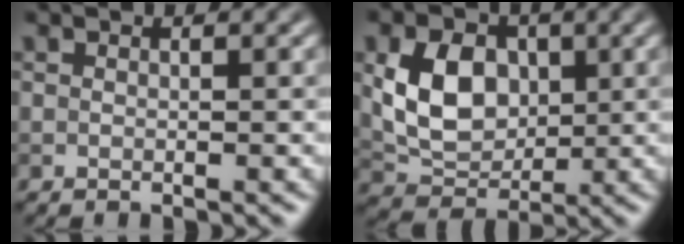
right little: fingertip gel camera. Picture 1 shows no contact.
{"total": 6.3, "force": [0.8, 4.6, 4.1], "torque": [-0.084, -0.002, 0.017]}